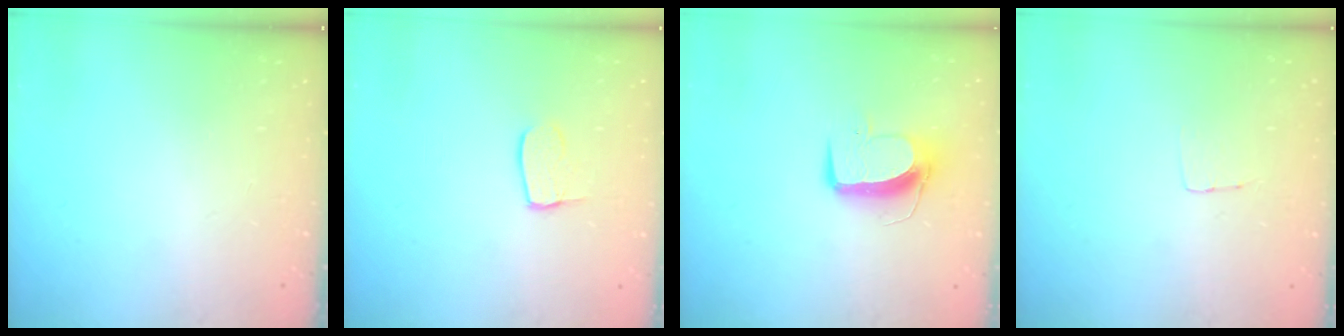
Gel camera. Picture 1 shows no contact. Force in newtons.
{"total": 7.0, "press": 7.0, "slide": 0.6}
{"total": 9.9, "press": 9.8, "slide": 1.0}
{"total": 3.2, "press": 3.2, "slide": 0.2}